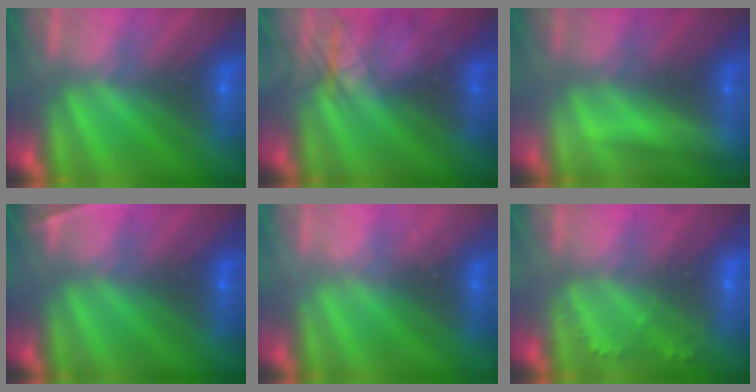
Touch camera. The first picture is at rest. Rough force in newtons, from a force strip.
{"total": 2.5}
{"total": 2.3}
{"total": 2.3}
{"total": 2.4}
{"total": 2.2}